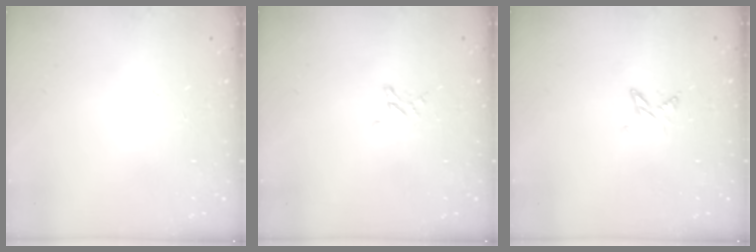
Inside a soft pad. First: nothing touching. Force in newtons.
{"total": 1.6, "press": 1.6, "slide": 0.2}
{"total": 2.9, "press": 2.8, "slide": 0.5}